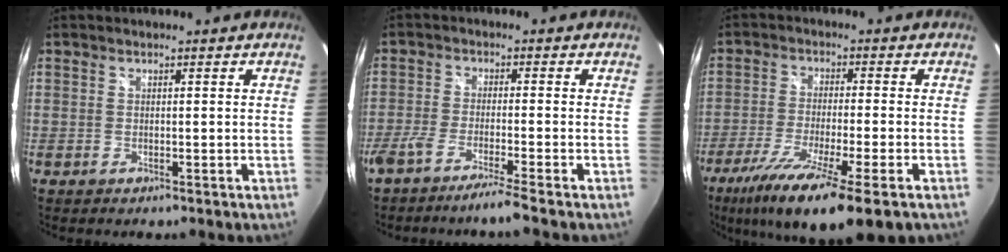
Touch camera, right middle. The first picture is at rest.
{"total": 6.1, "force": [-5.0, -1.0, 3.4], "torque": [-0.081, -0.013, -0.091]}
{"total": 14.3, "force": [-8.8, 1.0, 11.3], "torque": [-0.223, -0.057, -0.154]}